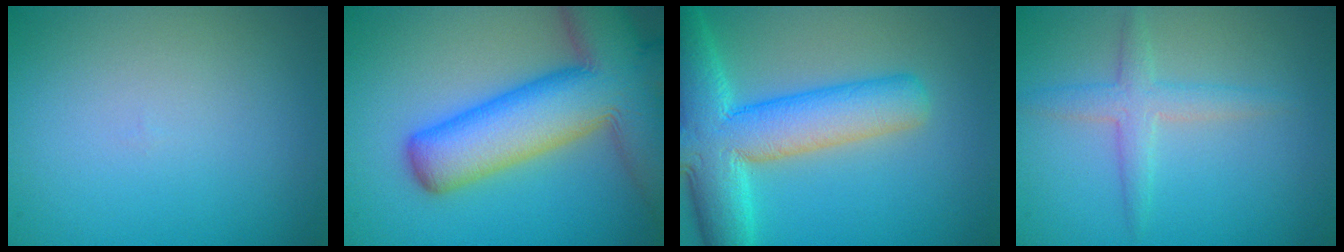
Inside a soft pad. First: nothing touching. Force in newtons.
{"total": 13.4, "press": 13.4, "slide": 0.9}
{"total": 9.5, "press": 9.5, "slide": 0.4}
{"total": 2.5, "press": 2.5, "slide": 0.1}